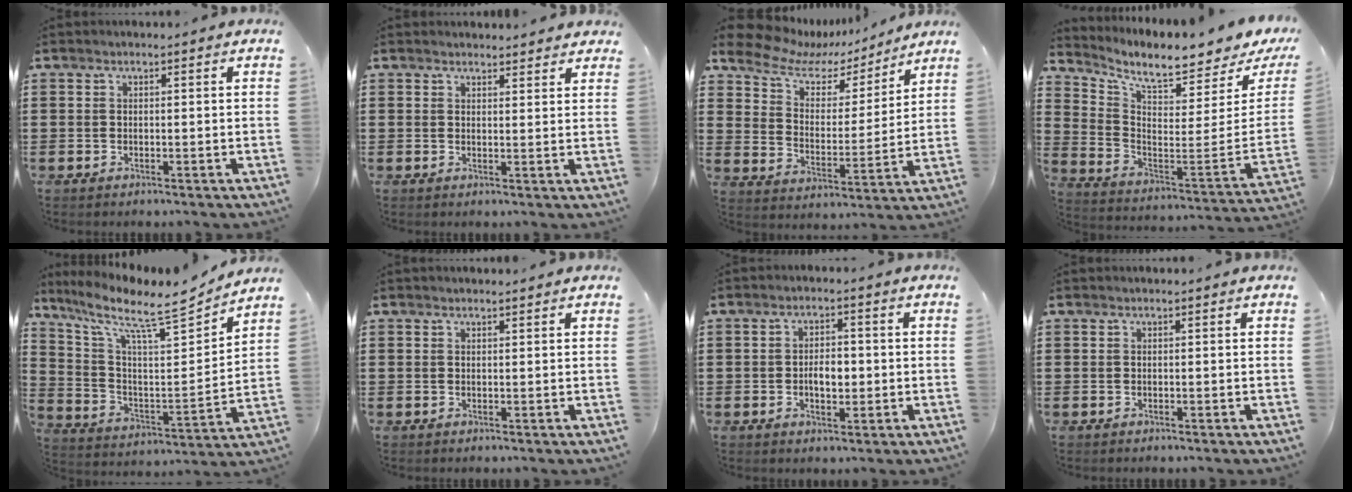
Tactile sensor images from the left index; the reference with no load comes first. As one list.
[{"total": 2.1, "force": [2.1, 0.4, 0.1], "torque": [0.002, -0.003, 0.039]}, {"total": 8.8, "force": [7.1, 3.8, 3.3], "torque": [-0.094, -0.038, 0.125]}, {"total": 7.1, "force": [6.0, 0.2, 3.8], "torque": [-0.089, -0.070, 0.092]}, {"total": 9.6, "force": [7.9, 1.7, 5.3], "torque": [-0.122, -0.057, 0.123]}, {"total": 0.7, "force": [0.7, 0.2, 0.2], "torque": [-0.004, 0.000, 0.013]}, {"total": 3.7, "force": [-0.4, 2.0, 3.1], "torque": [-0.043, -0.002, -0.013]}, {"total": 0.0}]